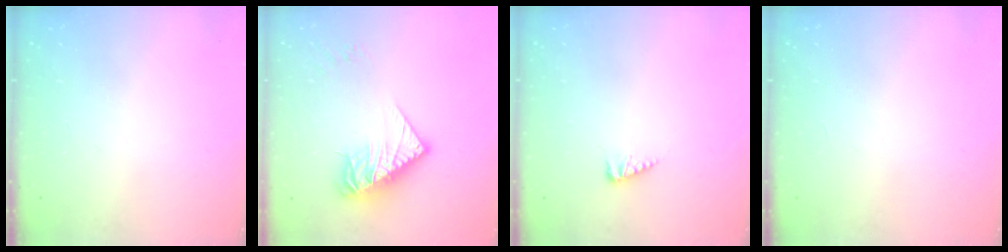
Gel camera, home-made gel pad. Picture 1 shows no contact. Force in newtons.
{"total": 12.5, "press": 12.4, "slide": 1.1}
{"total": 3.2, "press": 3.2, "slide": 0.5}
{"total": 0.0}